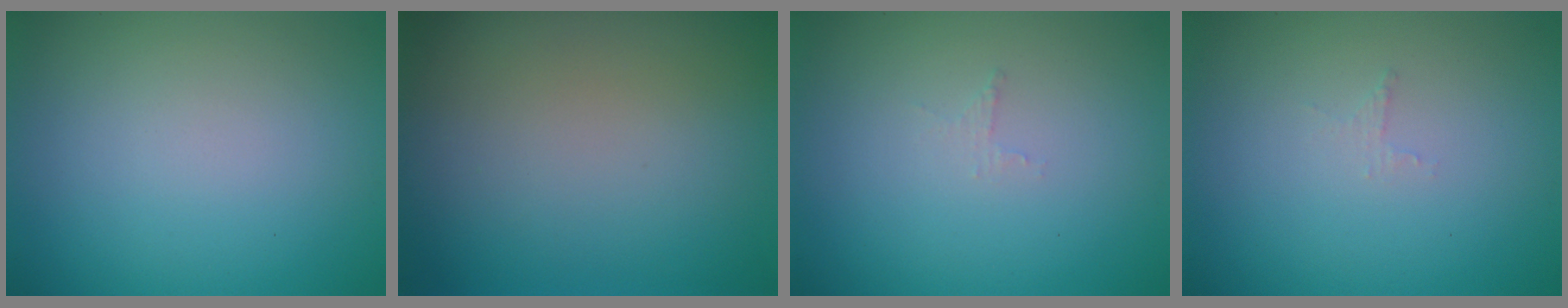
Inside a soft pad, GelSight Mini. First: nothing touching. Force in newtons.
{"total": 0.0}
{"total": 0.7, "press": 0.6, "slide": 0.2}
{"total": 0.7, "press": 0.6, "slide": 0.2}